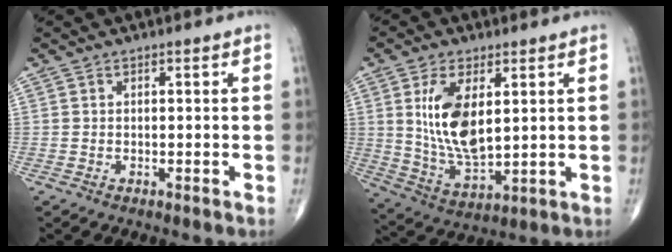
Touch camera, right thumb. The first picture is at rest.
{"total": 12.4, "force": [3.0, 6.0, 10.4], "torque": [-0.193, -0.024, 0.067]}